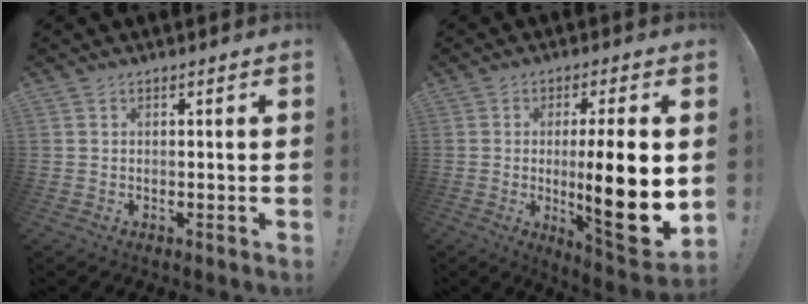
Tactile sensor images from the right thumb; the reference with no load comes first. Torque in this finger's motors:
{"motor_torque": [0.07, 1.43, 1.21, -0.79, 0.56]}